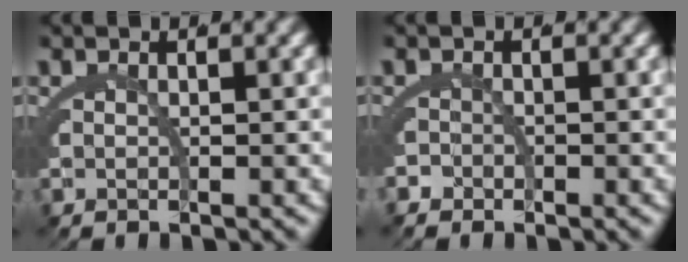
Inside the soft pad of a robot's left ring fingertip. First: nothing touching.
{"total": 1.0, "force": [-1.0, 0.3, -0.2], "torque": [0.007, -0.005, -0.019]}